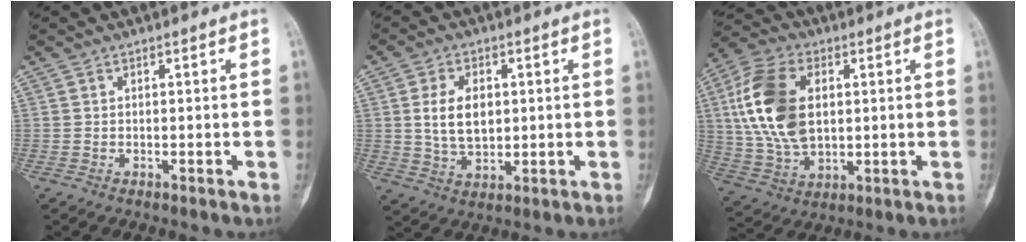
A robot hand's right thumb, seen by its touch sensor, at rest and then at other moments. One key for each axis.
{"total": 8.1, "fx": 1.2, "fy": 5.1, "fz": 6.2, "tx": -0.099, "ty": -0.007, "tz": 0.028}
{"total": 16.6, "fx": 2.9, "fy": 10.2, "fz": 12.8, "tx": -0.253, "ty": 0.001, "tz": 0.057}